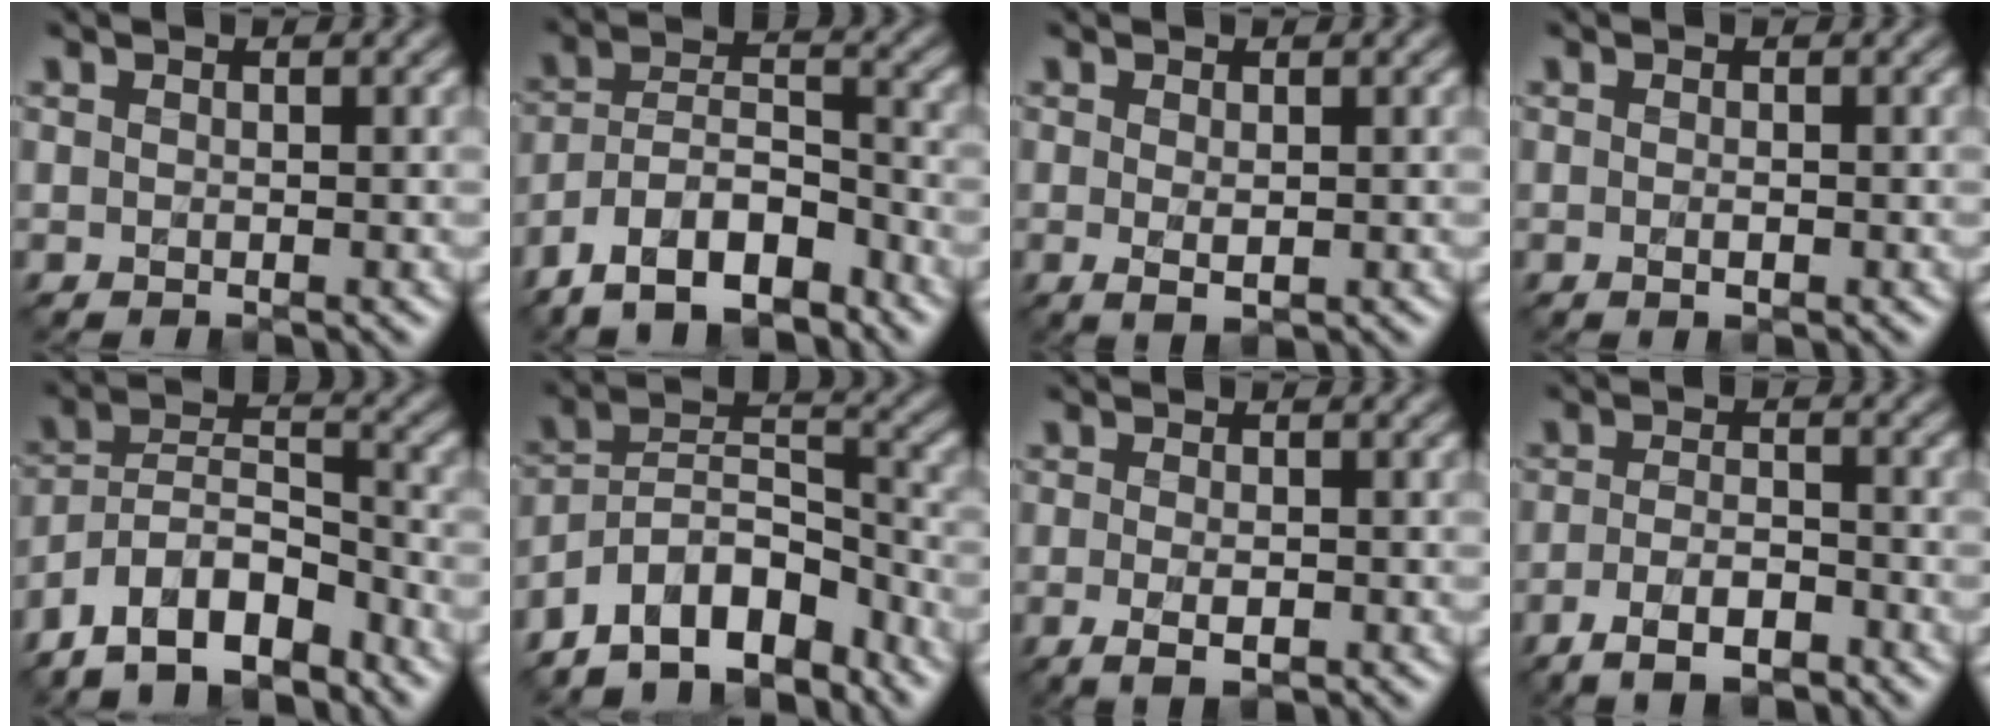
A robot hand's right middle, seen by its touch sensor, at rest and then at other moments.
{"total": 9.0, "force": [-6.4, 3.7, 5.2], "torque": [-0.088, 0.002, -0.122]}
{"total": 1.5, "force": [-0.1, 0.5, 1.4], "torque": [-0.026, -0.005, 0.001]}
{"total": 0.9, "force": [-0.3, 0.2, 0.8], "torque": [-0.014, -0.002, -0.004]}
{"total": 9.2, "force": [-6.9, 3.7, 4.9], "torque": [-0.079, 0.008, -0.134]}
{"total": 9.4, "force": [-7.2, 4.1, 4.5], "torque": [-0.069, 0.017, -0.136]}
{"total": 2.4, "force": [-0.8, 0.9, 2.0], "torque": [-0.038, -0.008, -0.013]}
{"total": 4.2, "force": [-2.5, 1.4, 3.0], "torque": [-0.056, -0.003, -0.046]}